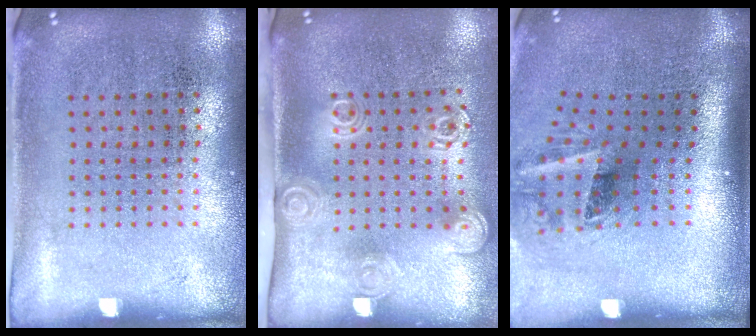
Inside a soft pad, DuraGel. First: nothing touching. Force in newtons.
{"total": 2.0, "press": 1.4, "slide": 1.5}
{"total": 2.1, "press": 1.3, "slide": 1.7}